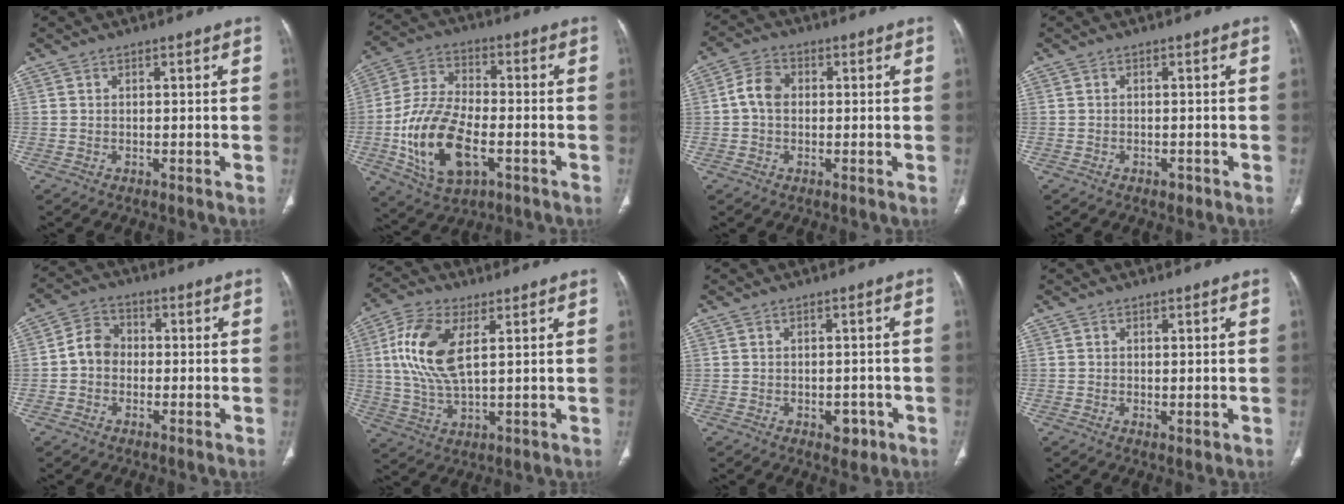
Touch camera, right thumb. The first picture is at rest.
{"total": 16.6, "force": [-4.6, 8.9, 13.3], "torque": [-0.255, 0.014, -0.081]}
{"total": 5.1, "force": [0.1, 3.9, 3.3], "torque": [-0.056, 0.014, -0.005]}
{"total": 1.2, "force": [-0.7, 0.8, 0.6], "torque": [-0.006, 0.001, -0.009]}
{"total": 5.7, "force": [-0.6, 4.9, 3.0], "torque": [-0.036, 0.020, -0.023]}
{"total": 12.8, "force": [3.4, 5.9, 10.9], "torque": [-0.234, -0.004, 0.068]}
{"total": 3.1, "force": [-1.3, 2.1, 1.9], "torque": [-0.008, 0.005, -0.011]}
{"total": 0.9, "force": [0.2, 0.5, 0.8], "torque": [-0.017, -0.006, 0.007]}